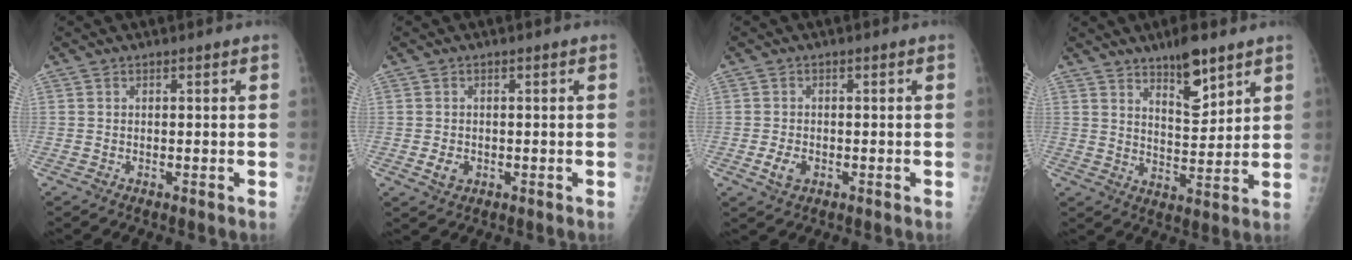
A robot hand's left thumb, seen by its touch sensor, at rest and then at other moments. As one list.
[{"total": 2.6, "force": [-0.6, 2.0, 1.5], "torque": [-0.020, 0.000, -0.005]}, {"total": 3.1, "force": [-1.0, 2.2, 2.0], "torque": [-0.036, 0.000, -0.015]}, {"total": 9.0, "force": [6.1, 3.0, 5.9], "torque": [-0.074, -0.046, 0.102]}]